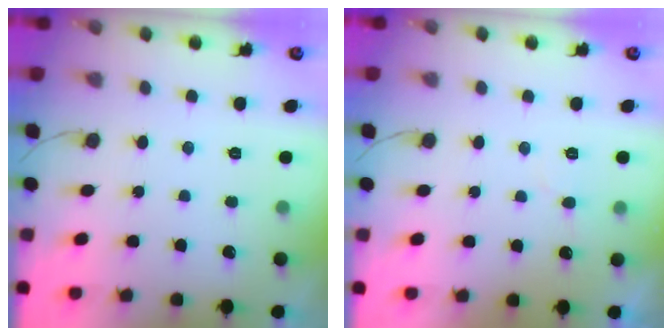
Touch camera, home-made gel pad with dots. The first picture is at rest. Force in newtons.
{"total": 4.4, "press": 4.3, "slide": 0.3}